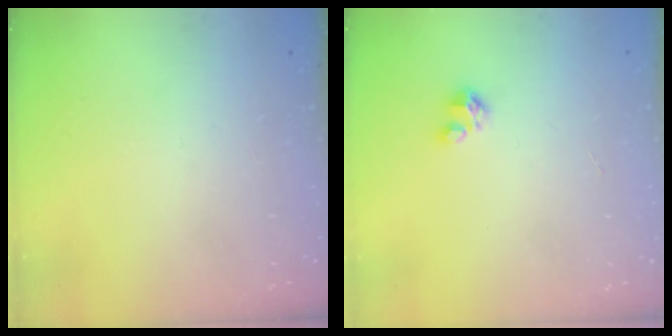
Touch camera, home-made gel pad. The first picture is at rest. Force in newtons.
{"total": 1.6, "press": 1.6, "slide": 0.1}